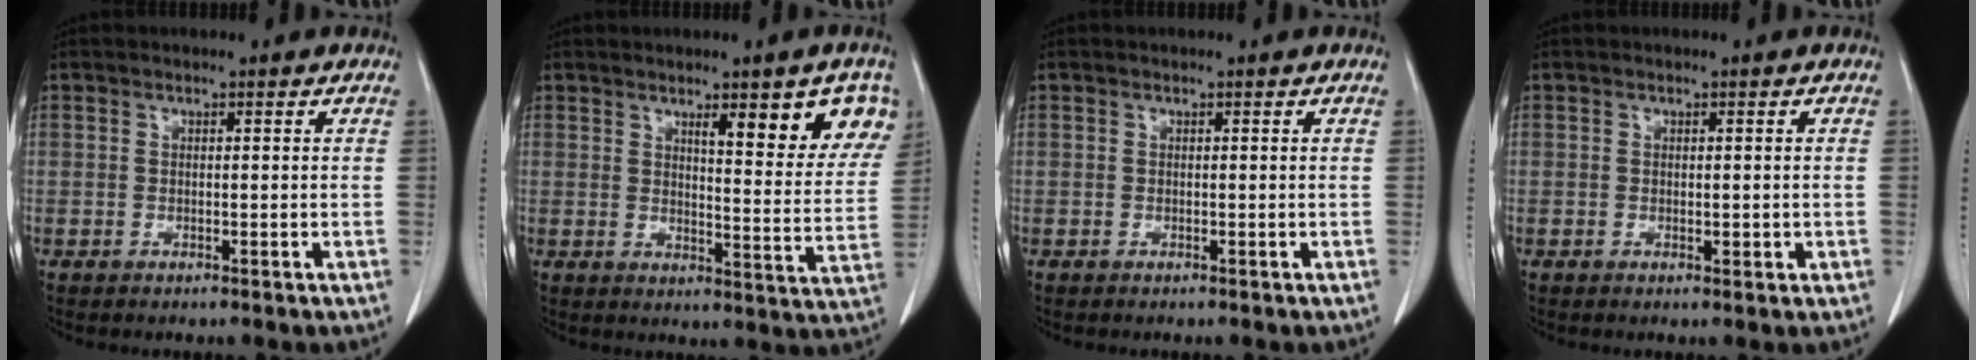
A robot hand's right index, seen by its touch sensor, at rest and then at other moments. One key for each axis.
{"total": 11.3, "fx": 6.3, "fy": 1.9, "fz": 9.2, "tx": -0.104, "ty": -0.008, "tz": 0.080}
{"total": 0.0}
{"total": 1.4, "fx": -0.1, "fy": 0.7, "fz": 1.2, "tx": -0.014, "ty": -0.003, "tz": 0.002}